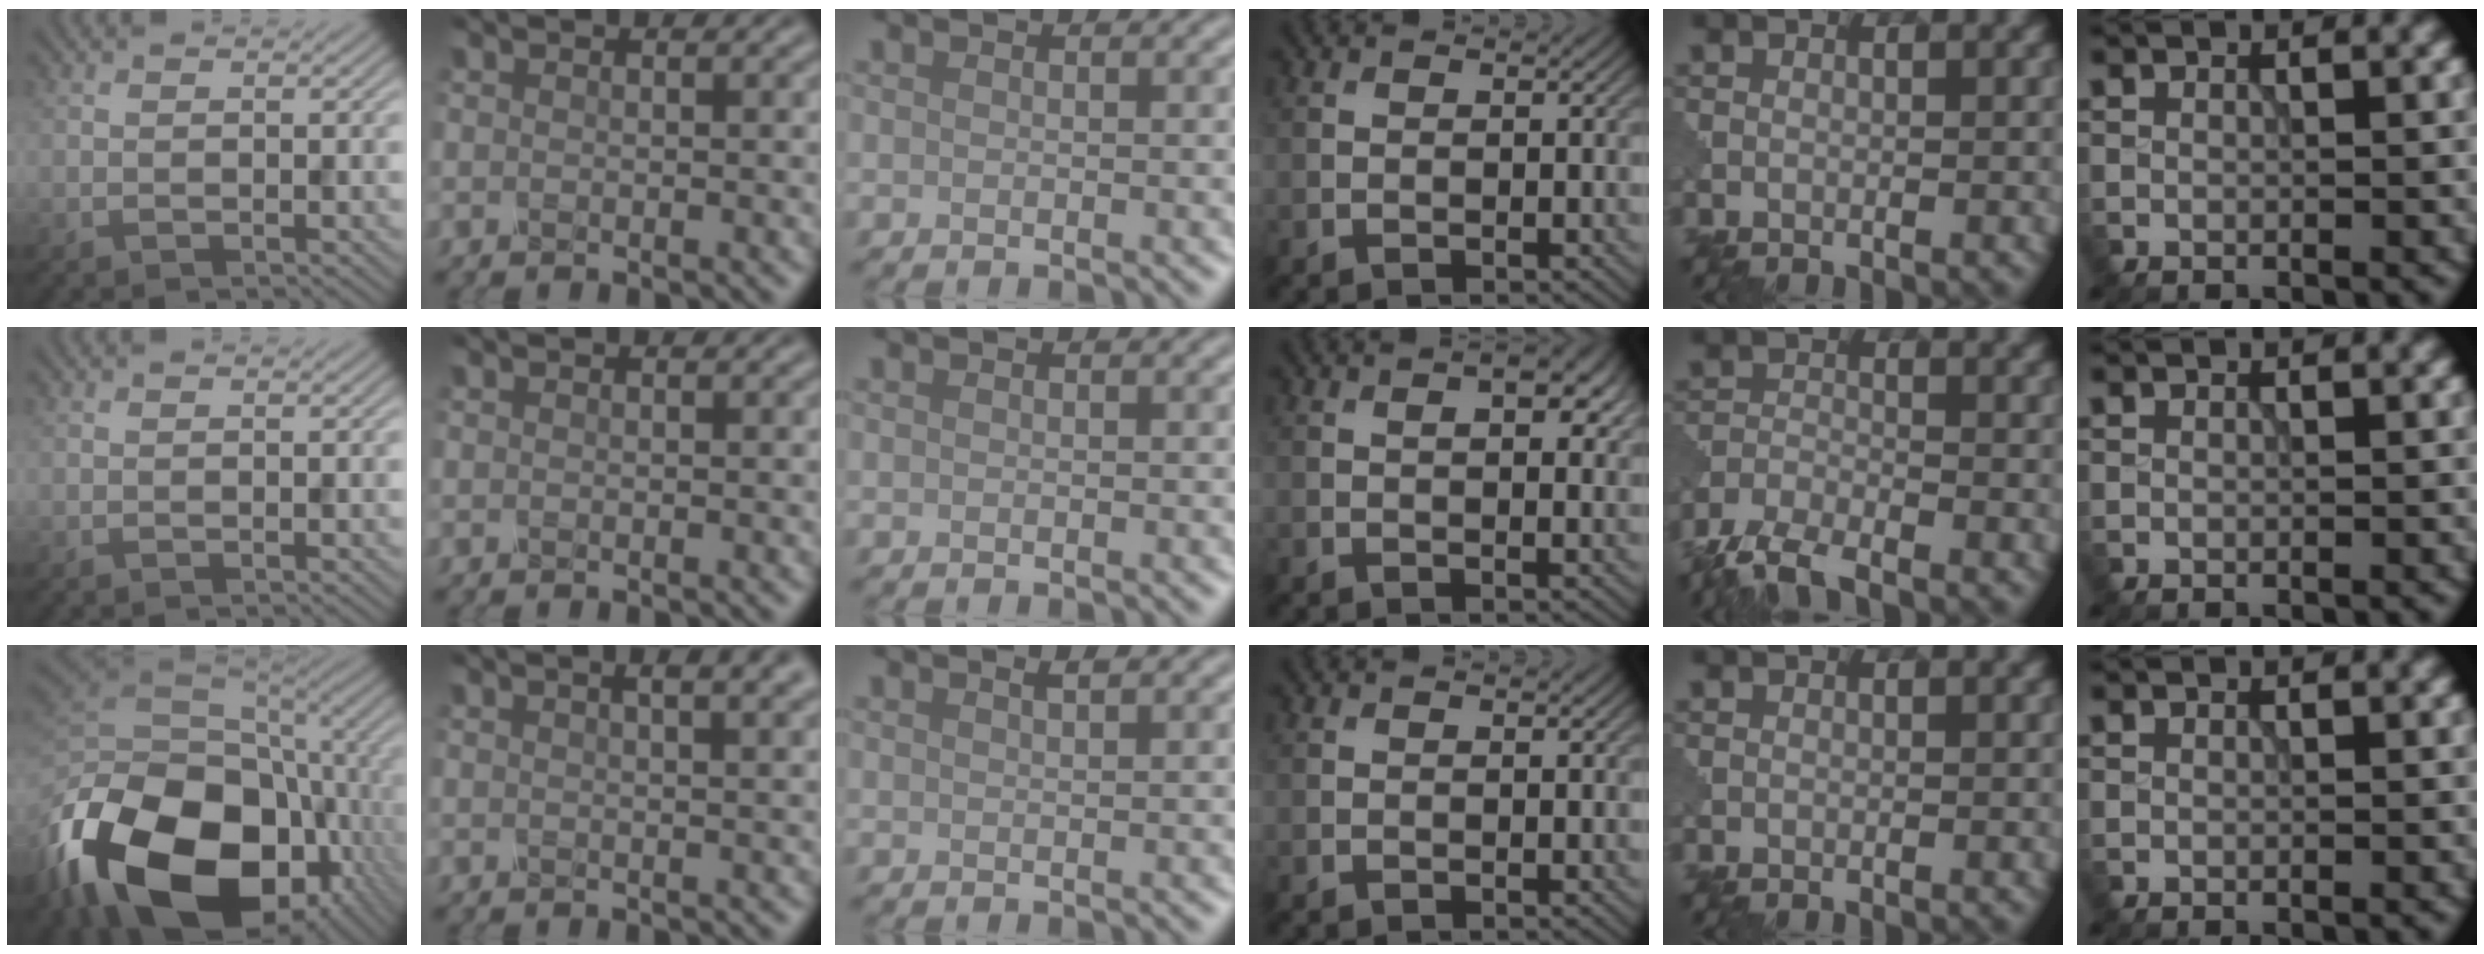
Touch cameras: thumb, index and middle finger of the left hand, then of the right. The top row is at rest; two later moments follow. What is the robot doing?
{"motion": "shake", "object": "sieve"}